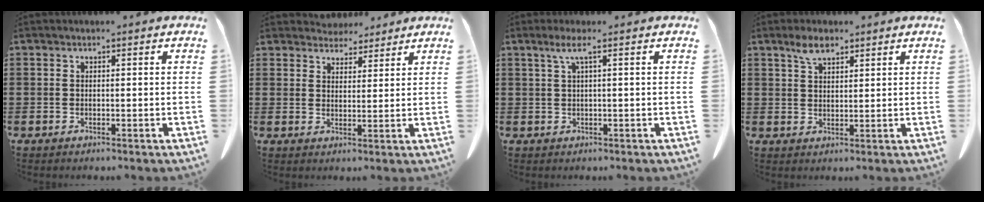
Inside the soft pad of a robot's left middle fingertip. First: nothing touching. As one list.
[{"total": 4.3, "force": [4.0, 1.5, 0.1], "torque": [-0.015, -0.008, 0.078]}, {"total": 2.2, "force": [0.7, -0.1, 2.1], "torque": [-0.042, -0.003, 0.013]}, {"total": 3.7, "force": [2.6, 1.5, 2.2], "torque": [-0.049, 0.004, 0.047]}]